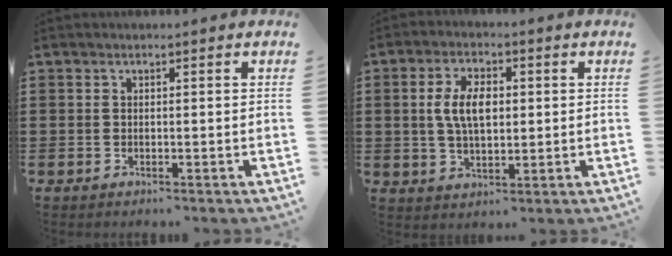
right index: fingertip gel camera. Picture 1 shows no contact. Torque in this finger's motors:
{"motor_torque": [0.42, -0.09, 0.31, 0.18]}